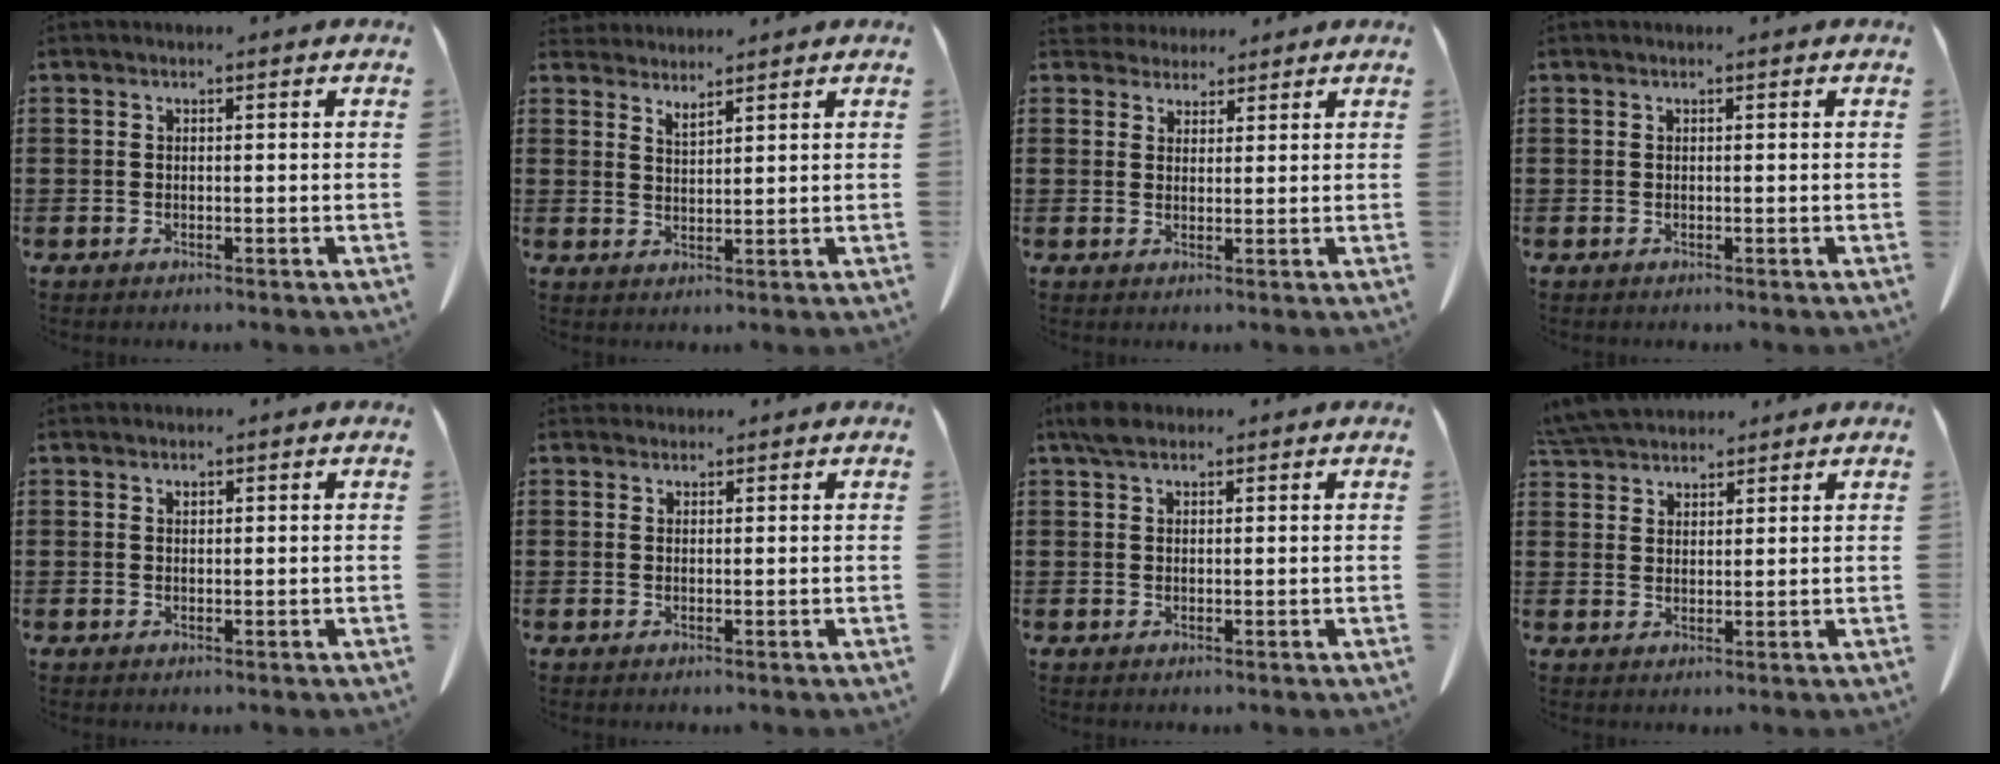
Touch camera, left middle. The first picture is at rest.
{"total": 2.6, "force": [2.6, -0.1, 0.1], "torque": [-0.008, -0.007, 0.050]}
{"total": 3.3, "force": [3.1, 1.2, 0.2], "torque": [-0.006, -0.004, 0.059]}
{"total": 0.0}
{"total": 0.5, "force": [0.4, 0.2, 0.2], "torque": [-0.006, 0.000, 0.009]}
{"total": 1.1, "force": [1.0, 0.4, 0.0], "torque": [-0.004, 0.000, 0.021]}
{"total": 2.5, "force": [1.8, 1.0, 1.5], "torque": [-0.035, 0.004, 0.033]}
{"total": 5.5, "force": [5.2, 1.3, 1.1], "torque": [-0.038, -0.009, 0.101]}